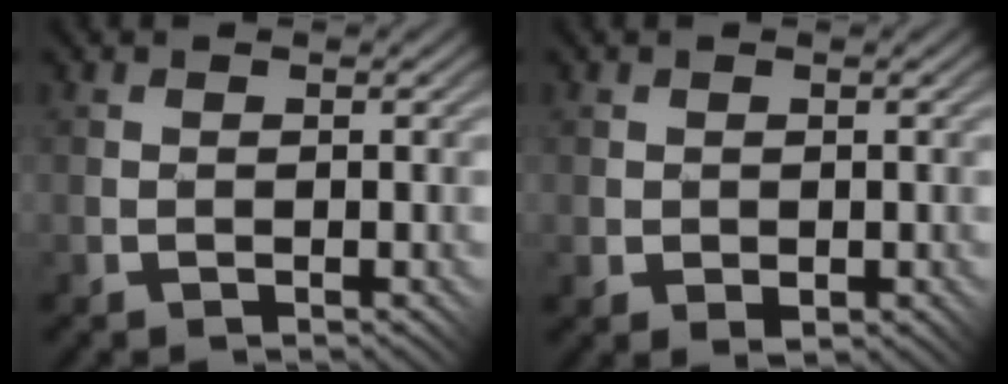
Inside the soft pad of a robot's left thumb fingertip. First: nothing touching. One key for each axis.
{"total": 1.2, "fx": 0.0, "fy": 0.9, "fz": 0.8, "tx": -0.019, "ty": -0.009, "tz": 0.004}